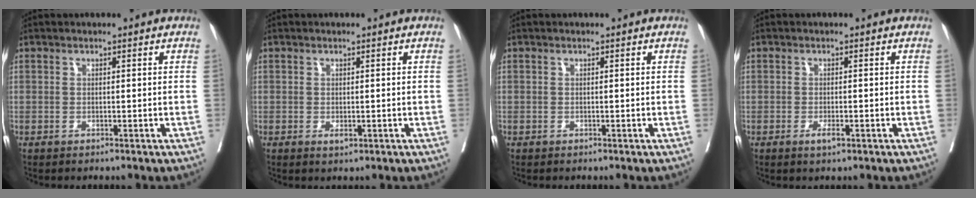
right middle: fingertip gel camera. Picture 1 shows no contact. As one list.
[{"total": 1.1, "force": [-0.3, 0.6, 0.9], "torque": [-0.014, -0.003, 0.000]}, {"total": 0.0}, {"total": 1.6, "force": [-0.8, 0.5, 1.3], "torque": [-0.022, -0.002, -0.011]}]